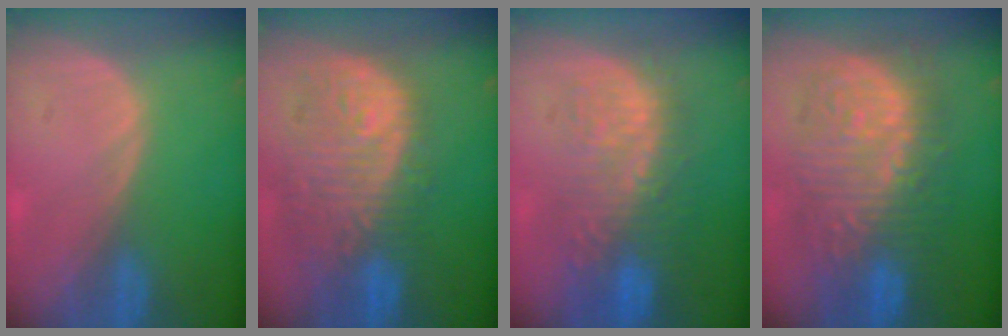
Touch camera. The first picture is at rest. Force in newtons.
{"total": 12.1, "press": 10.8, "slide": 5.6}
{"total": 10.8, "press": 9.7, "slide": 4.9}
{"total": 13.1, "press": 13.1, "slide": 1.2}